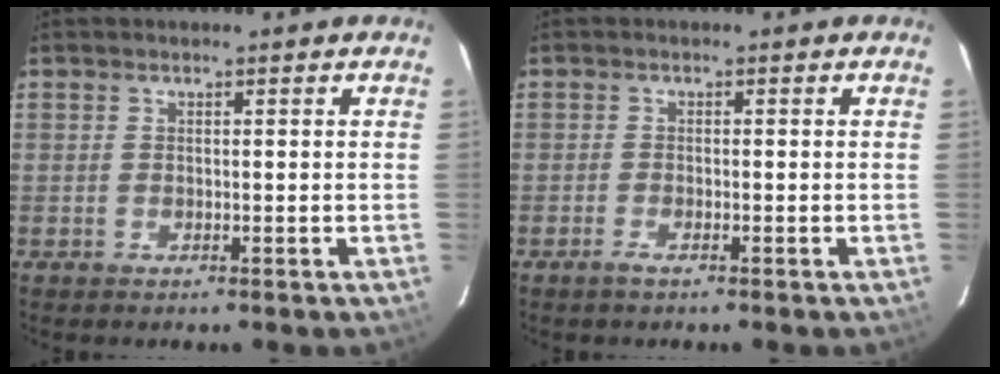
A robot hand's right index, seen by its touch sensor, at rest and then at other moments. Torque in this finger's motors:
{"motor_torque": [0.02, 0.06, 0.09, -0.01]}